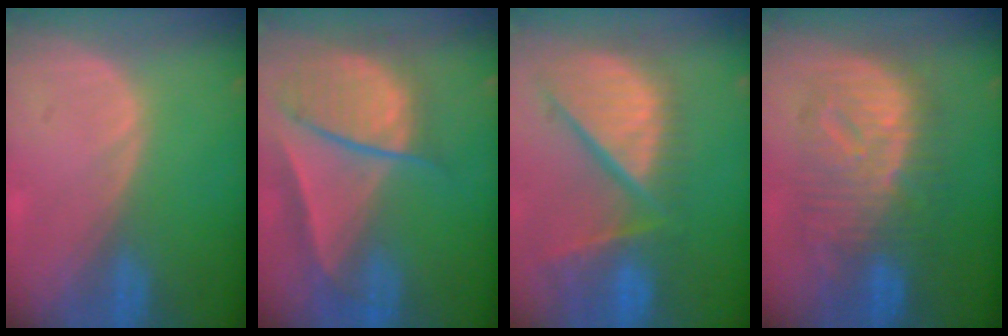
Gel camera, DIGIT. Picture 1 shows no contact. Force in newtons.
{"total": 9.3, "press": 8.1, "slide": 4.7}
{"total": 13.2, "press": 11.0, "slide": 7.3}
{"total": 10.8, "press": 10.8, "slide": 0.8}